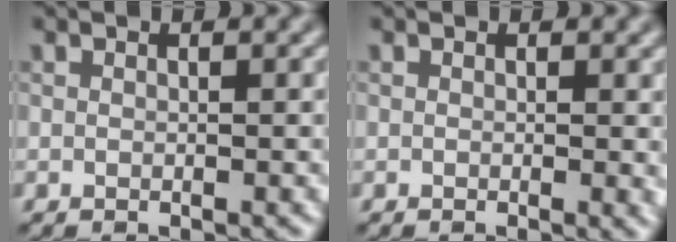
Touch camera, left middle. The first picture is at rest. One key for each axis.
{"total": 1.0, "fx": 0.1, "fy": 0.2, "fz": 1.0, "tx": -0.009, "ty": -0.004, "tz": -0.001}